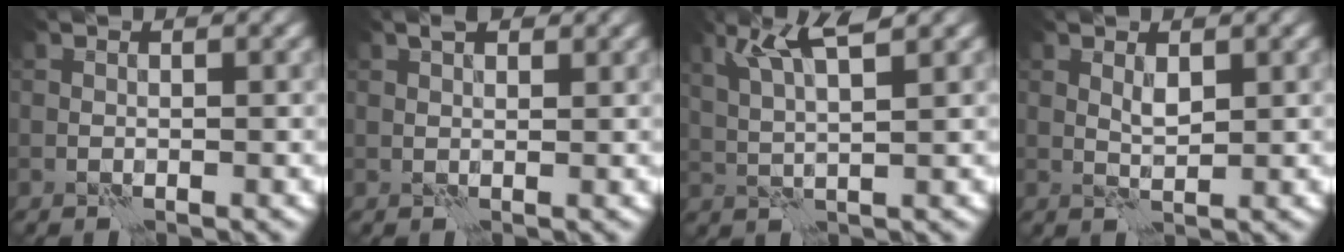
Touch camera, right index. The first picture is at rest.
{"total": 1.6, "force": [1.1, 0.7, 0.9], "torque": [-0.015, 0.005, 0.017]}
{"total": 4.6, "force": [2.5, 0.7, 3.8], "torque": [-0.077, 0.007, 0.052]}
{"total": 1.2, "force": [0.6, 0.4, 1.0], "torque": [-0.024, 0.001, 0.014]}